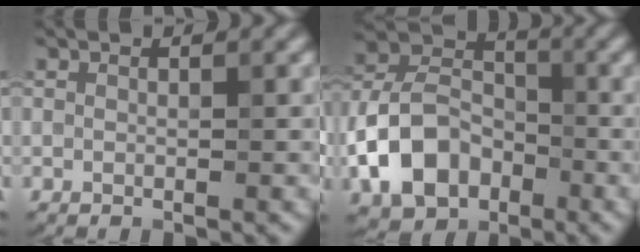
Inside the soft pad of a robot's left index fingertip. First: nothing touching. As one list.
[{"total": 7.8, "force": [-3.1, 5.6, 4.6], "torque": [-0.085, 0.013, -0.071]}]